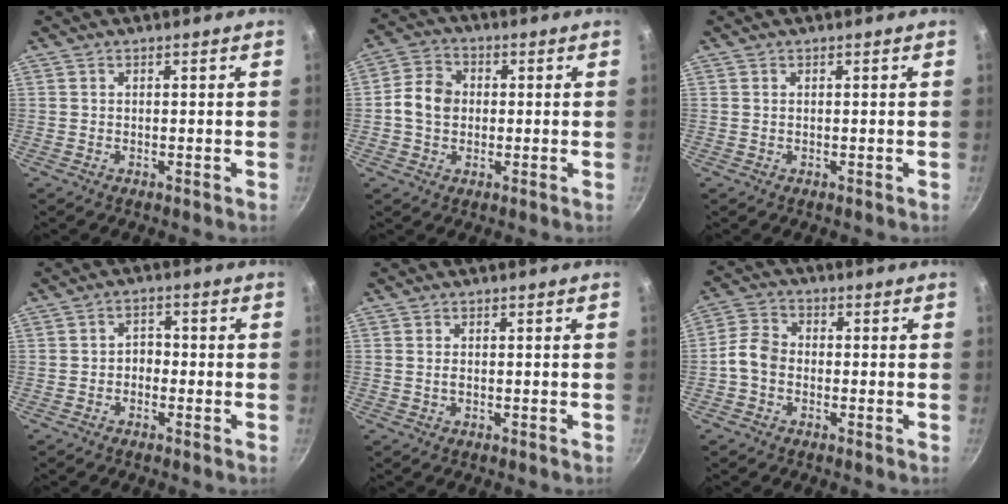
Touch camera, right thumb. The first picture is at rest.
{"total": 7.2, "force": [-0.1, 5.9, 4.1], "torque": [-0.055, 0.014, -0.016]}
{"total": 0.0}
{"total": 2.8, "force": [-1.0, 2.2, 1.5], "torque": [-0.005, 0.017, -0.022]}
{"total": 1.1, "force": [-0.1, 0.7, 0.8], "torque": [-0.017, 0.001, -0.002]}
{"total": 5.5, "force": [-1.5, 4.1, 3.3], "torque": [-0.057, 0.025, -0.043]}